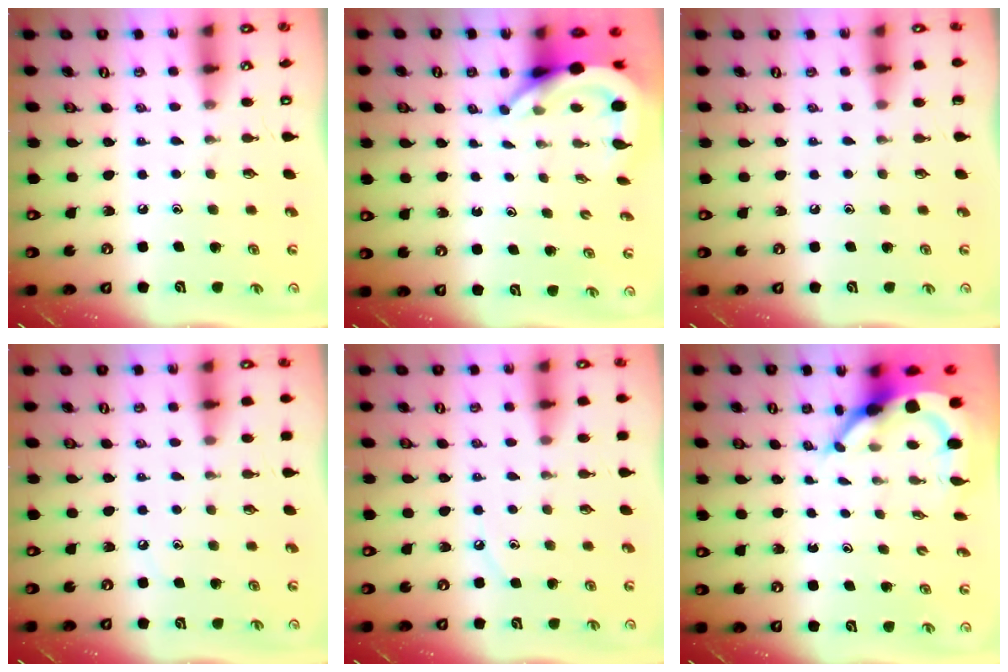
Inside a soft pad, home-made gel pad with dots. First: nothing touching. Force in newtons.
{"total": 7.0, "press": 6.9, "slide": 1.0}
{"total": 0.0}
{"total": 2.7, "press": 2.7, "slide": 0.4}
{"total": 3.4, "press": 3.3, "slide": 0.3}
{"total": 6.8, "press": 6.7, "slide": 0.9}